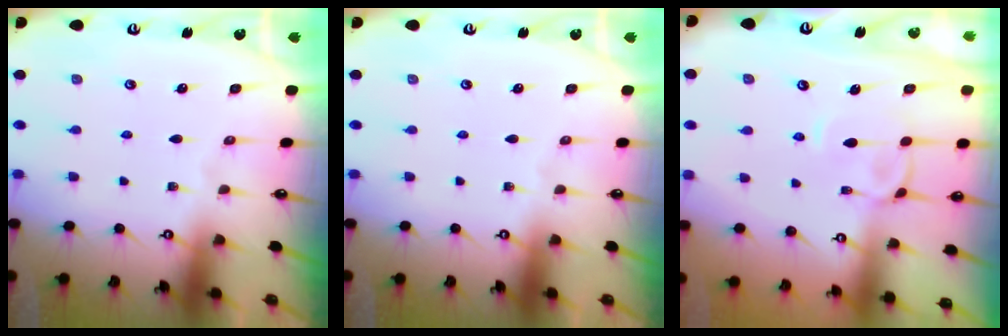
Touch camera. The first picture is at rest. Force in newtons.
{"total": 0.0}
{"total": 2.5, "press": 2.2, "slide": 1.0}